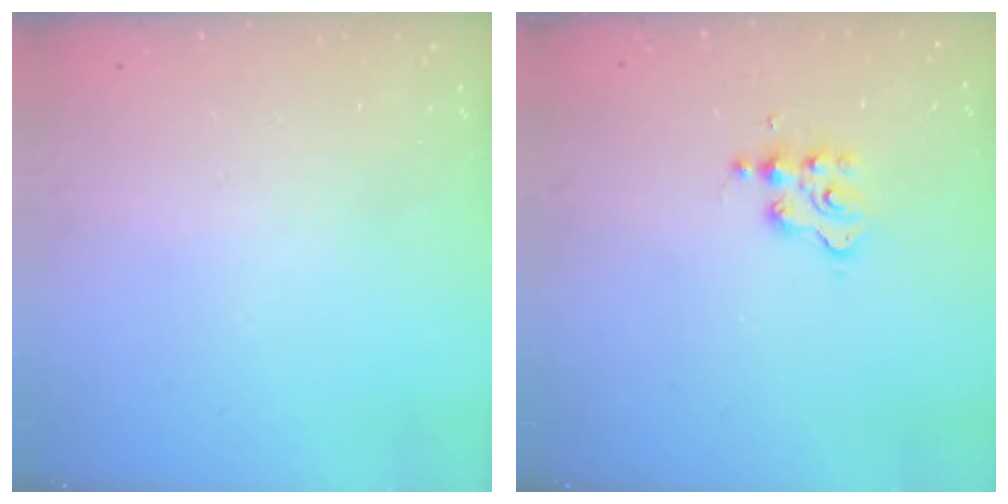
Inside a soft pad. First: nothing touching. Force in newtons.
{"total": 3.0, "press": 3.0, "slide": 0.2}